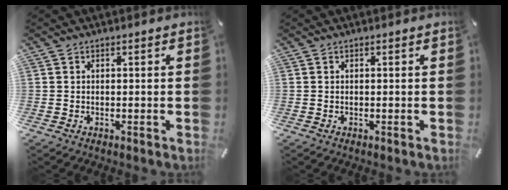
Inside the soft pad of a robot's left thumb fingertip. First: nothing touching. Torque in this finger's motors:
{"motor_torque": [-0.22, -0.19, -0.03, 0.03, 0.00]}